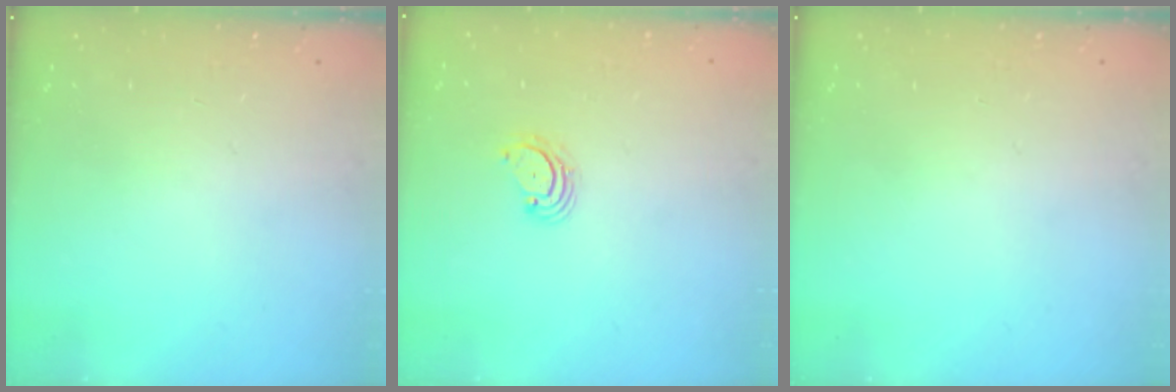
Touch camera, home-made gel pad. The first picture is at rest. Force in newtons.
{"total": 3.2, "press": 3.1, "slide": 0.4}
{"total": 0.0}